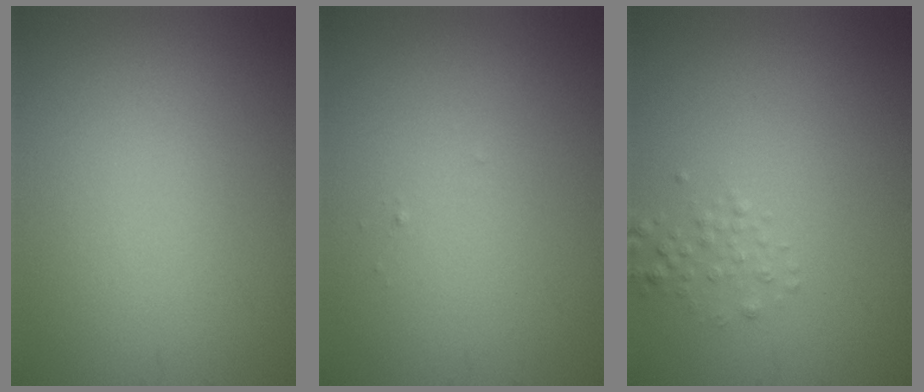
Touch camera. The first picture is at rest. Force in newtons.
{"total": 0.0}
{"total": 1.2, "press": 1.2, "slide": 0.1}